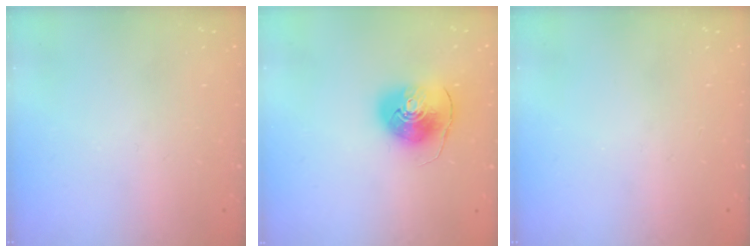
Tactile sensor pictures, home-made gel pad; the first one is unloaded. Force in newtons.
{"total": 10.2, "press": 10.1, "slide": 1.1}
{"total": 0.0}